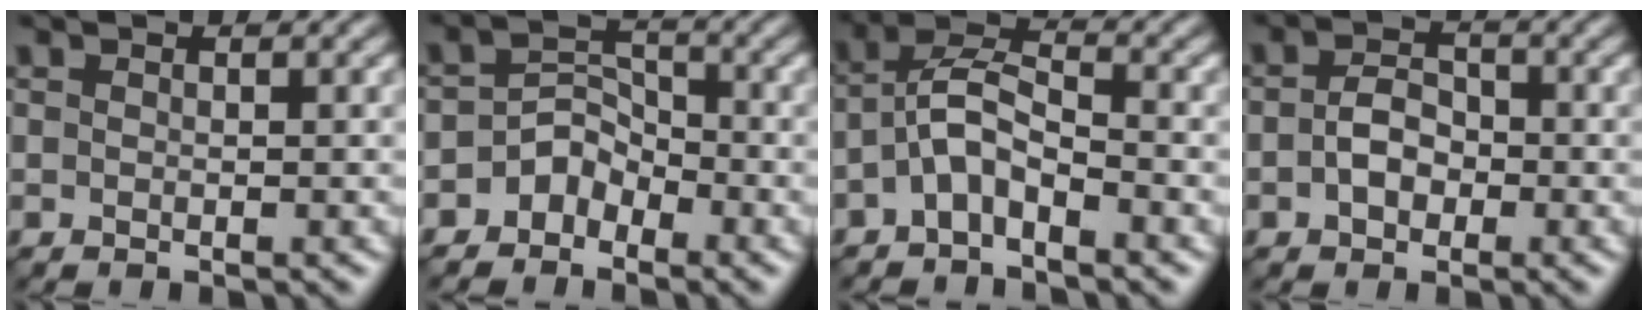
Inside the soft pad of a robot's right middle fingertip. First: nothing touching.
{"total": 2.7, "force": [-1.9, 1.8, 0.8], "torque": [-0.008, 0.011, -0.038]}
{"total": 3.5, "force": [-1.8, 1.4, 2.7], "torque": [-0.052, 0.014, -0.043]}
{"total": 2.7, "force": [-0.6, 1.9, 1.7], "torque": [-0.034, 0.001, -0.016]}